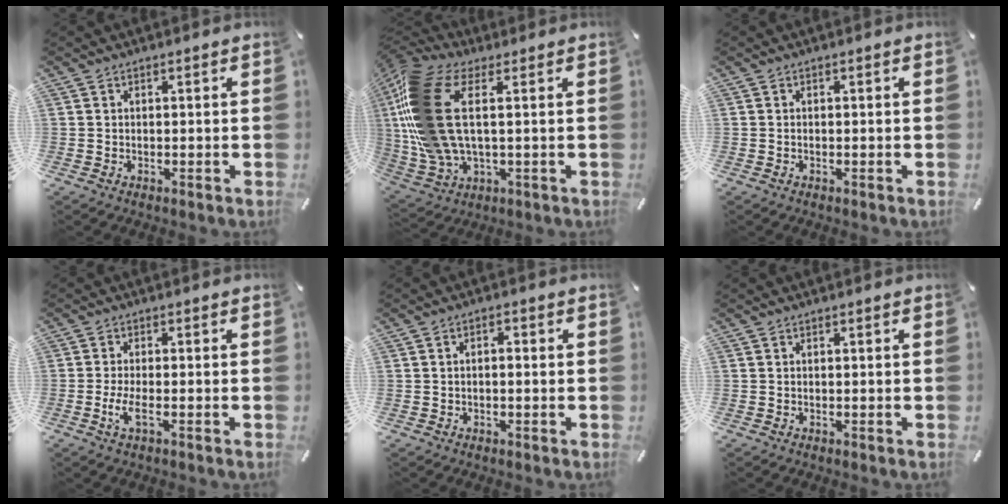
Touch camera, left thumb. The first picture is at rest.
{"total": 19.5, "force": [3.1, 10.5, 16.2], "torque": [-0.360, -0.009, 0.057]}
{"total": 0.5, "force": [-0.3, 0.2, 0.4], "torque": [-0.008, -0.002, -0.005]}
{"total": 4.5, "force": [-1.4, 1.2, 4.1], "torque": [-0.096, -0.009, -0.031]}
{"total": 1.6, "force": [-0.6, 0.8, 1.3], "torque": [-0.024, 0.005, -0.012]}
{"total": 0.0}